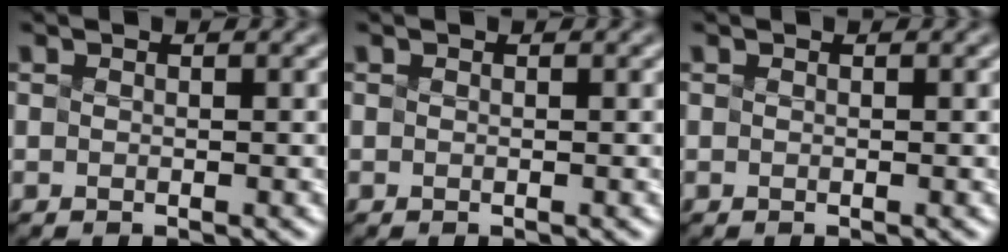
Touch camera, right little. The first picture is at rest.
{"total": 0.0}
{"total": 0.0}